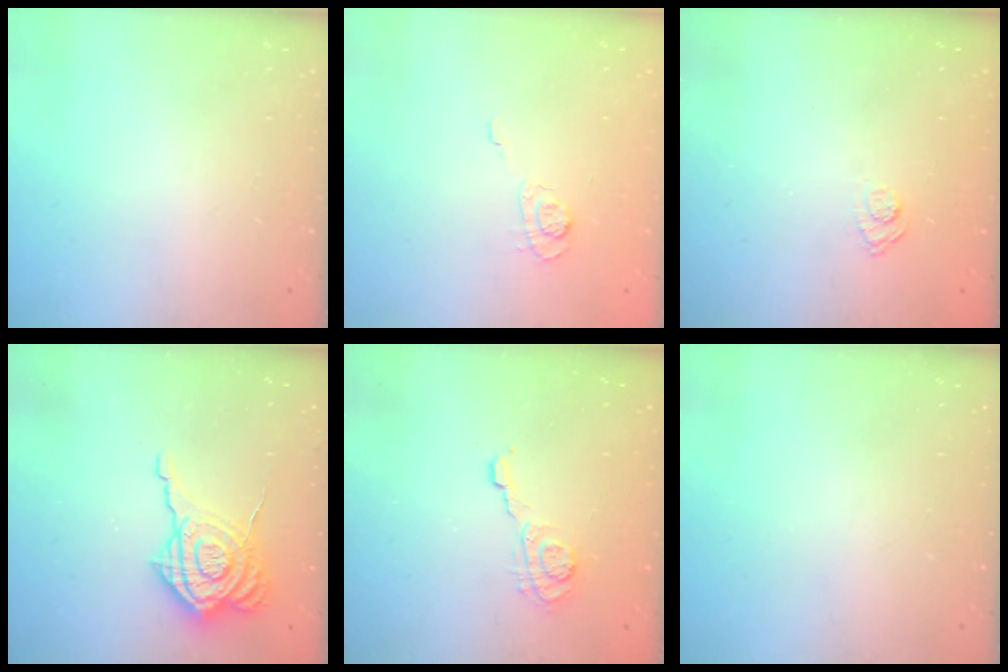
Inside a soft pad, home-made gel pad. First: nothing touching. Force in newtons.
{"total": 3.1, "press": 2.7, "slide": 1.6}
{"total": 3.1, "press": 2.8, "slide": 1.3}
{"total": 13.1, "press": 13.1, "slide": 0.9}
{"total": 6.1, "press": 6.1, "slide": 0.7}
{"total": 0.0}